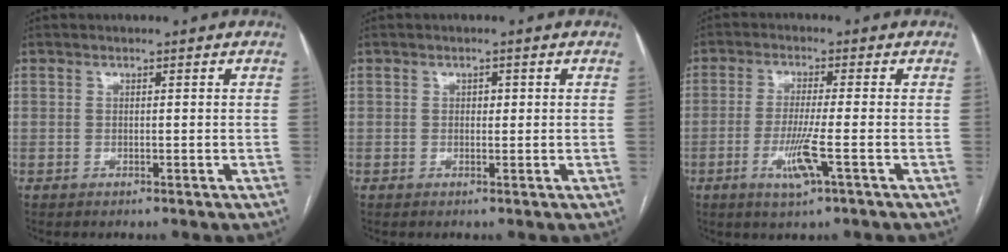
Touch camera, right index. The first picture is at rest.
{"total": 1.0, "force": [0.2, 0.7, 0.7], "torque": [-0.010, 0.003, 0.003]}
{"total": 6.2, "force": [-2.4, -0.2, 5.7], "torque": [-0.114, -0.016, -0.044]}